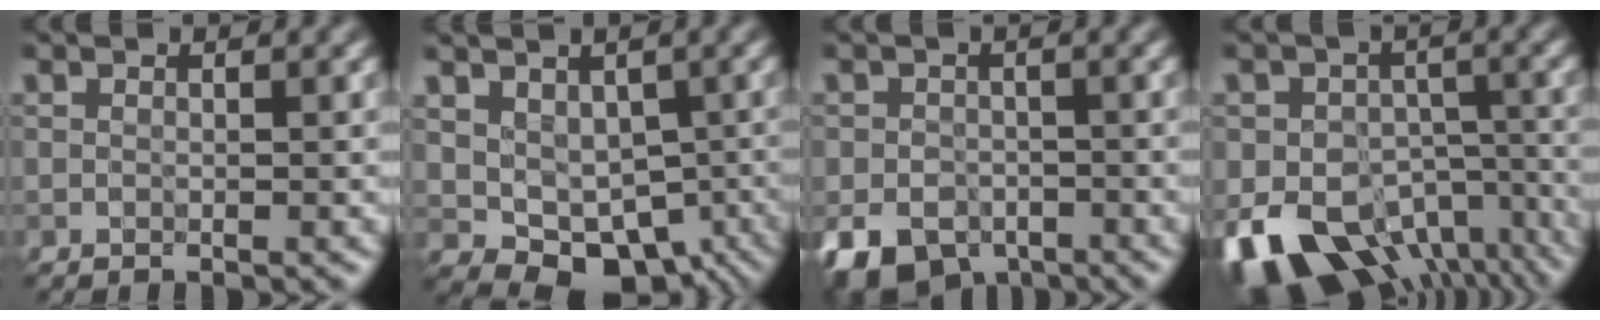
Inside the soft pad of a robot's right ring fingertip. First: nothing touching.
{"total": 5.8, "force": [-1.0, 4.6, 3.4], "torque": [-0.042, -0.011, 0.000]}
{"total": 6.4, "force": [-3.6, 4.5, 2.8], "torque": [-0.046, -0.021, -0.062]}
{"total": 13.9, "force": [-7.3, 9.3, 7.2], "torque": [-0.114, -0.038, -0.091]}